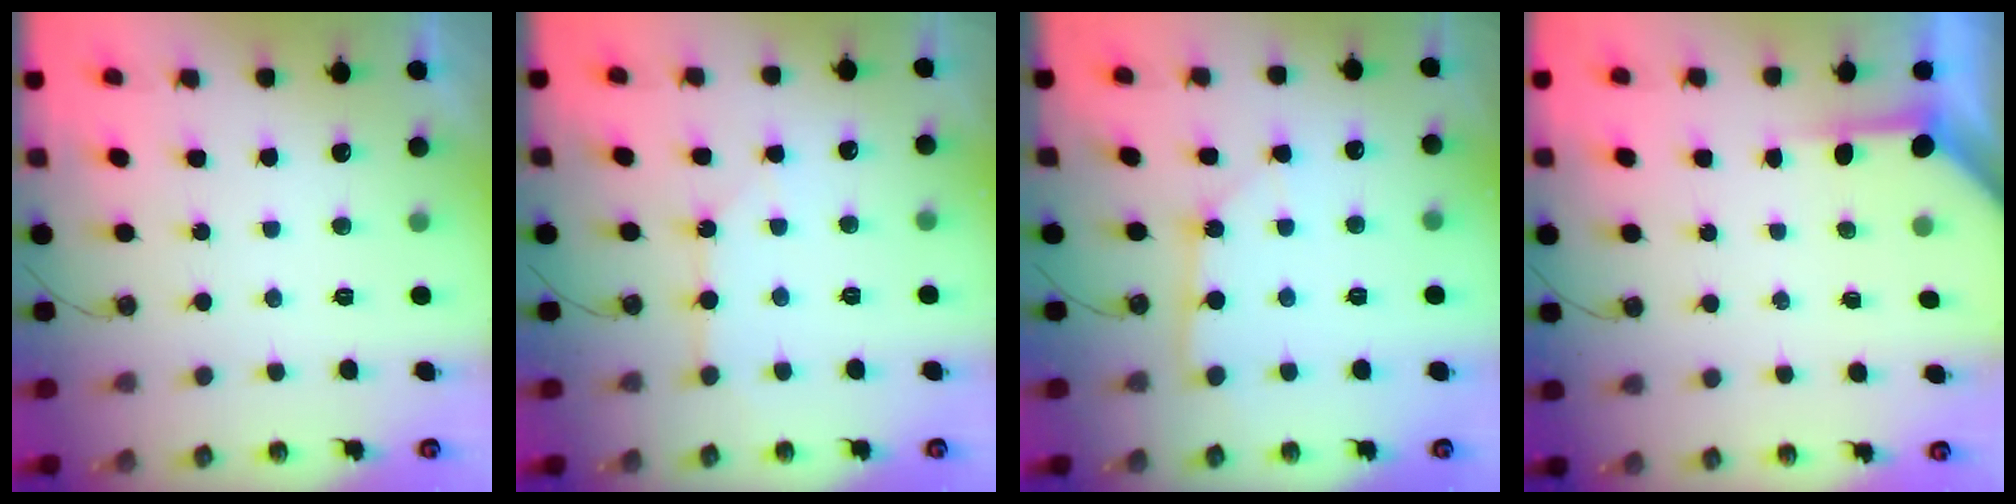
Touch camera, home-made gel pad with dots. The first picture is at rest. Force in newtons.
{"total": 3.3, "press": 3.3, "slide": 0.4}
{"total": 2.9, "press": 2.9, "slide": 0.2}
{"total": 3.5, "press": 3.5, "slide": 0.3}